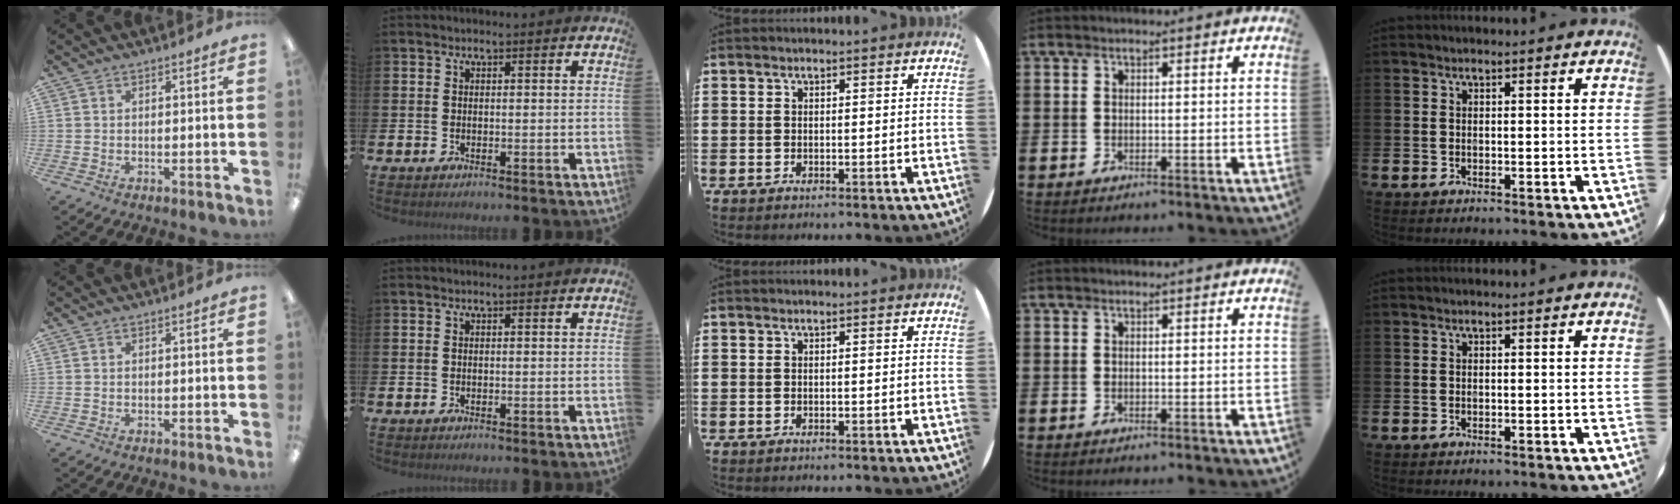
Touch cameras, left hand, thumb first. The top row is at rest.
{}